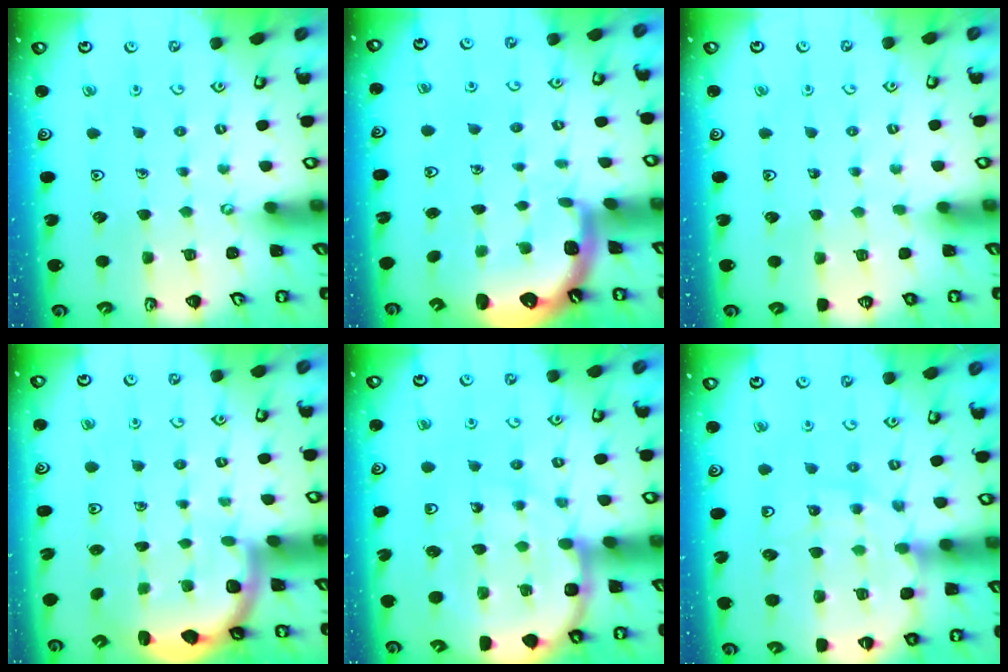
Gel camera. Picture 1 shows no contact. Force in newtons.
{"total": 1.5, "press": 1.3, "slide": 0.6}
{"total": 0.0}
{"total": 2.5, "press": 2.5, "slide": 0.6}
{"total": 12.4, "press": 12.1, "slide": 2.4}
{"total": 15.0, "press": 14.6, "slide": 3.5}